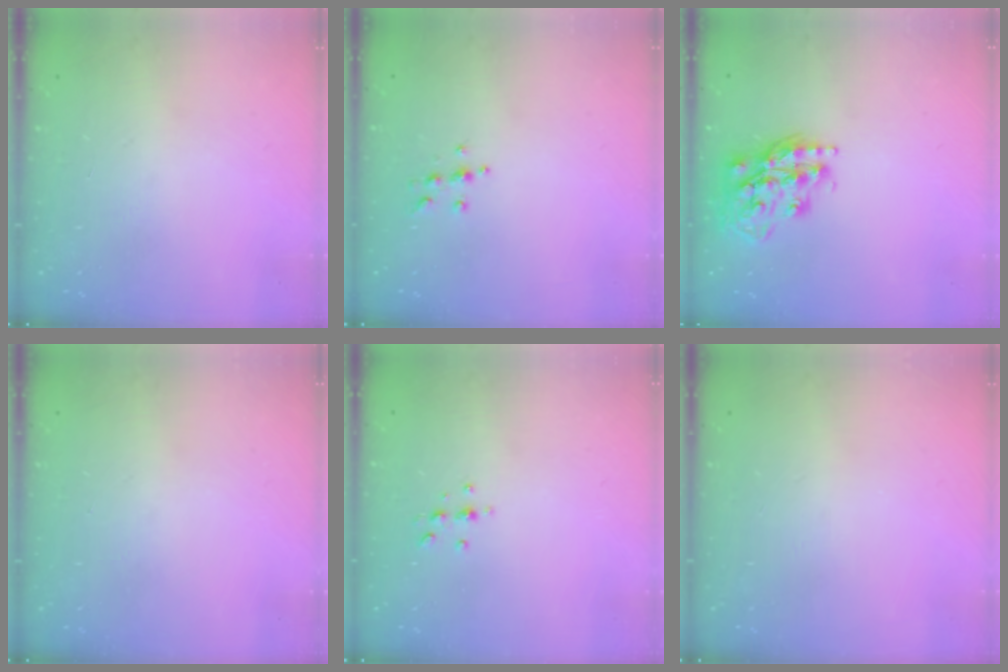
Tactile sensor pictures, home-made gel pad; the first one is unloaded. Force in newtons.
{"total": 5.0, "press": 4.9, "slide": 0.5}
{"total": 16.6, "press": 16.5, "slide": 1.1}
{"total": 0.0}
{"total": 4.3, "press": 4.3, "slide": 0.6}
{"total": 0.0}